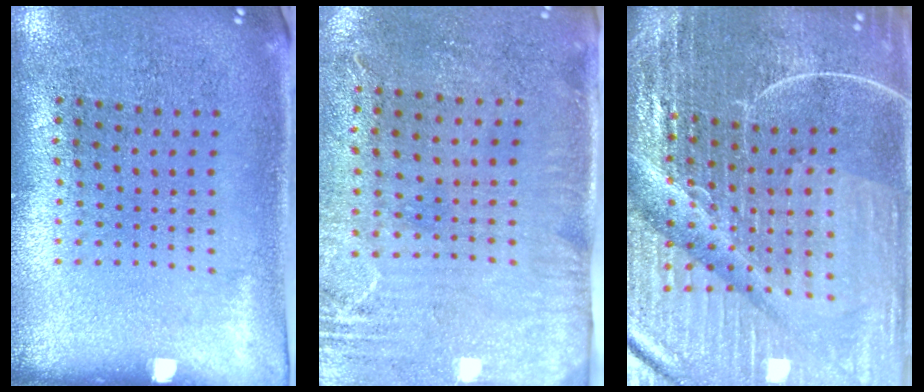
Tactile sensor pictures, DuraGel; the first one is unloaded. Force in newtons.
{"total": 2.9, "press": 2.4, "slide": 1.7}
{"total": 7.1, "press": 6.2, "slide": 3.5}